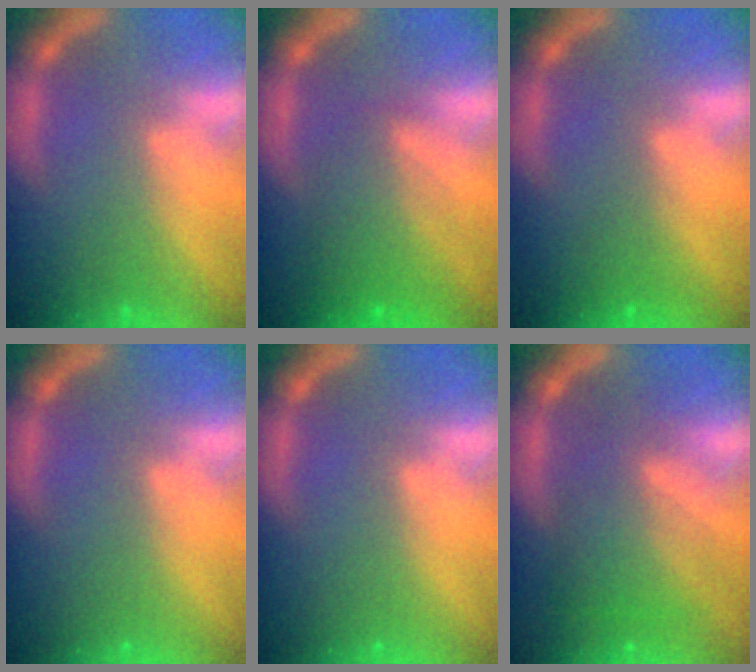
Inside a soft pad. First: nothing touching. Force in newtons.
{"total": 5.5}
{"total": 1.5}
{"total": 0.0}
{"total": 0.0}
{"total": 7.1}